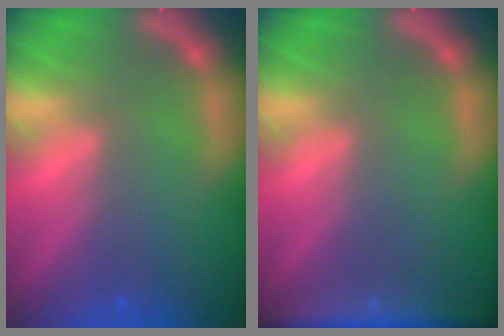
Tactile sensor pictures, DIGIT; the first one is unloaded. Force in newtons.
{"total": 5.5}